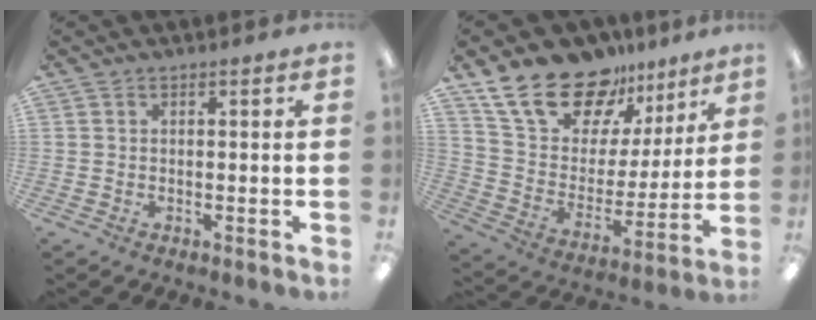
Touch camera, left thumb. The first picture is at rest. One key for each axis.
{"total": 20.8, "fx": 15.1, "fy": 11.2, "fz": 8.8, "tx": -0.159, "ty": -0.096, "tz": 0.274}